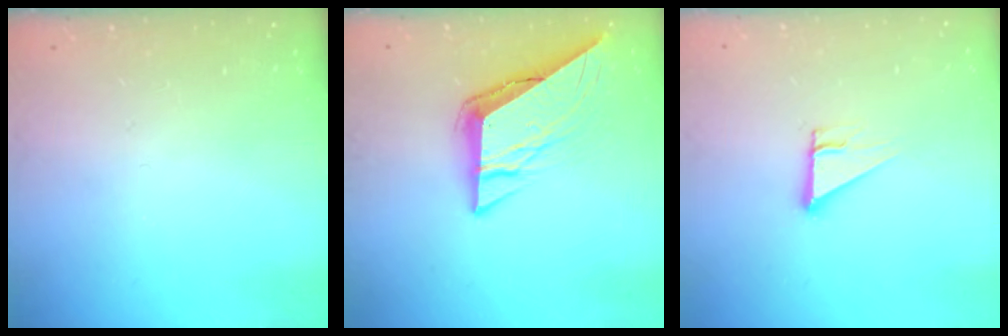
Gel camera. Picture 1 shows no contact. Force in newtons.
{"total": 9.8, "press": 9.8, "slide": 0.6}
{"total": 3.1, "press": 3.1, "slide": 0.1}